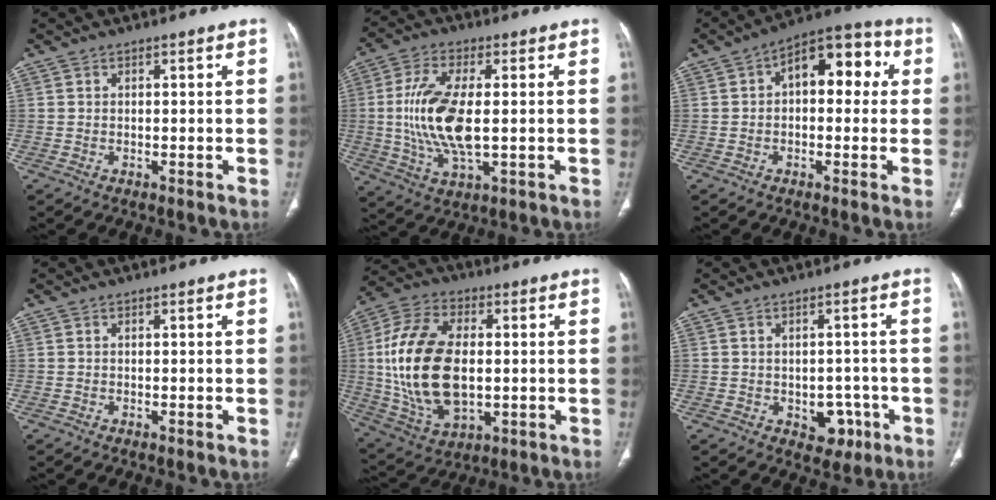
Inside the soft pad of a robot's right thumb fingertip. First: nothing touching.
{"total": 14.2, "force": [0.0, 5.9, 12.9], "torque": [-0.273, -0.007, 0.004]}
{"total": 12.2, "force": [2.1, 7.1, 9.7], "torque": [-0.094, 0.038, 0.019]}
{"total": 0.0}
{"total": 21.1, "force": [0.3, 12.3, 17.1], "torque": [-0.344, -0.001, 0.018]}
{"total": 5.6, "force": [-2.0, 4.2, 3.2], "torque": [-0.013, 0.015, -0.017]}